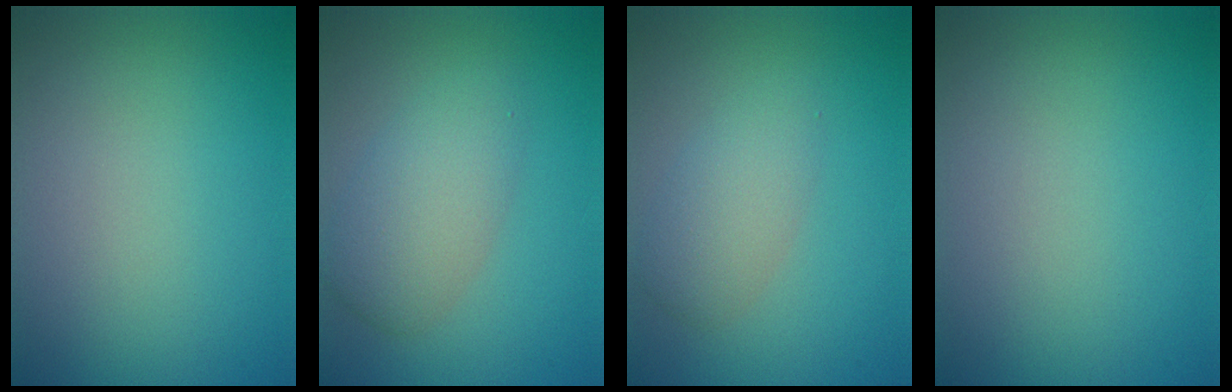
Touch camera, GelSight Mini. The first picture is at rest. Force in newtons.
{"total": 4.2, "press": 4.2, "slide": 0.1}
{"total": 2.9, "press": 2.9, "slide": 0.1}
{"total": 0.0}